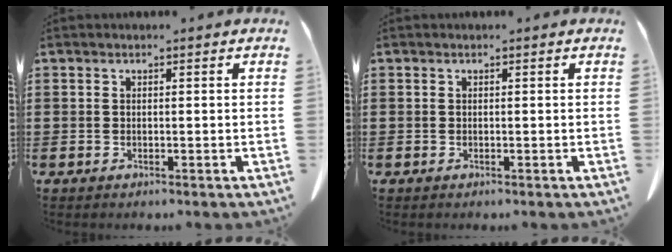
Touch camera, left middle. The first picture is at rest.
{"total": 0.0}